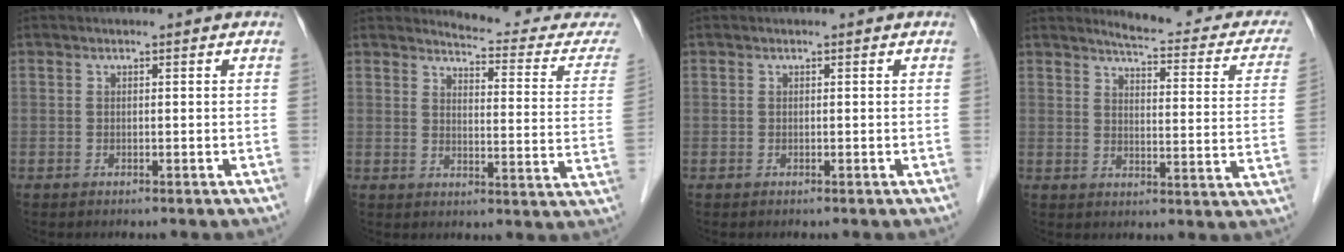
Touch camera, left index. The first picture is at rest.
{"total": 13.3, "force": [13.2, 0.9, 1.9], "torque": [-0.010, -0.086, 0.135]}
{"total": 0.0}
{"total": 14.4, "force": [13.1, 2.8, 5.2], "torque": [-0.045, -0.034, 0.136]}